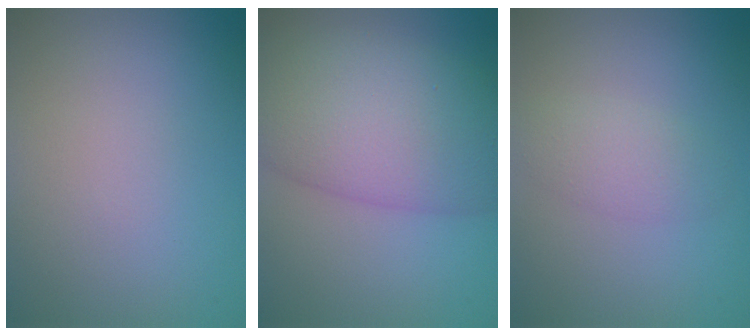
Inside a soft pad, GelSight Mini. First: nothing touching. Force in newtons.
{"total": 10.1, "press": 10.1, "slide": 0.3}
{"total": 1.5, "press": 1.5, "slide": 0.0}